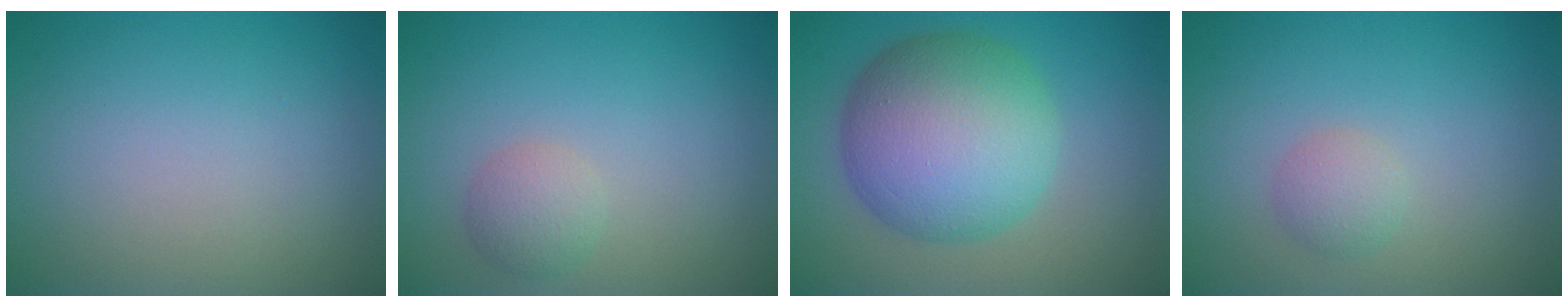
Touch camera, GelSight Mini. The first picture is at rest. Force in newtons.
{"total": 2.0, "press": 2.0, "slide": 0.0}
{"total": 10.8, "press": 10.8, "slide": 0.2}
{"total": 1.7, "press": 1.7, "slide": 0.0}